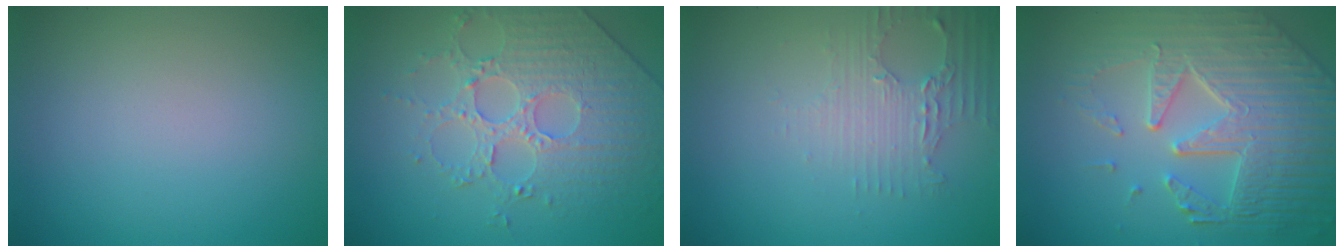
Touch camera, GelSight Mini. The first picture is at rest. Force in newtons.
{"total": 4.4, "press": 4.2, "slide": 1.4}
{"total": 2.7, "press": 2.4, "slide": 1.3}
{"total": 8.8, "press": 6.0, "slide": 6.4}